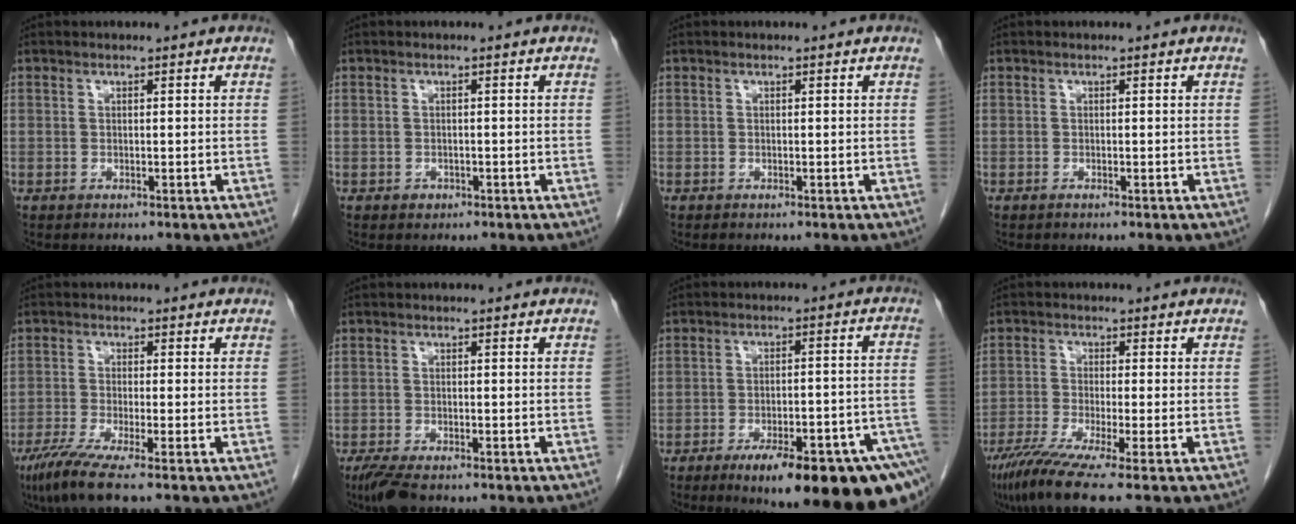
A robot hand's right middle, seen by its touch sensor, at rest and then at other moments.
{"total": 0.9, "force": [-0.5, 0.7, 0.2], "torque": [-0.006, 0.002, -0.004]}
{"total": 0.0}
{"total": 0.0}
{"total": 6.4, "force": [-4.3, -0.2, 4.7], "torque": [-0.088, -0.020, -0.081]}
{"total": 4.4, "force": [-3.3, 1.2, 2.8], "torque": [-0.056, -0.011, -0.055]}
{"total": 21.1, "force": [-14.4, 3.1, 15.1], "torque": [-0.123, 0.006, -0.195]}
{"total": 8.6, "force": [-6.0, -0.8, 6.1], "torque": [-0.104, -0.027, -0.101]}